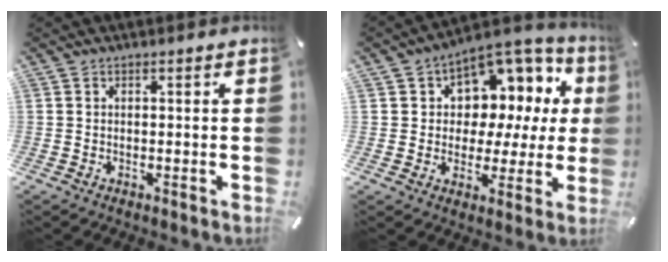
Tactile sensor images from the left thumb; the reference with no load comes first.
{"total": 9.3, "force": [4.6, 7.2, 3.9], "torque": [-0.059, -0.053, 0.086]}